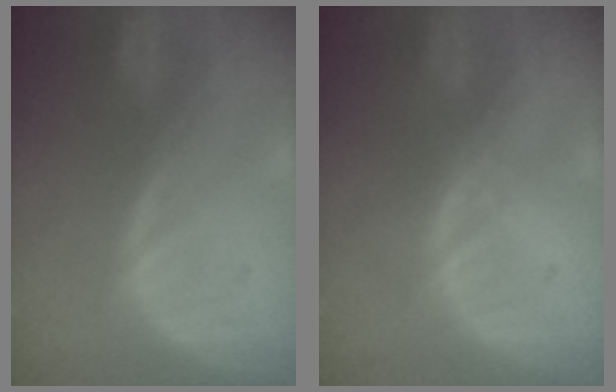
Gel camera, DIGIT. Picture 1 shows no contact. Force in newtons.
{"total": 1.2, "press": 1.0, "slide": 0.7}